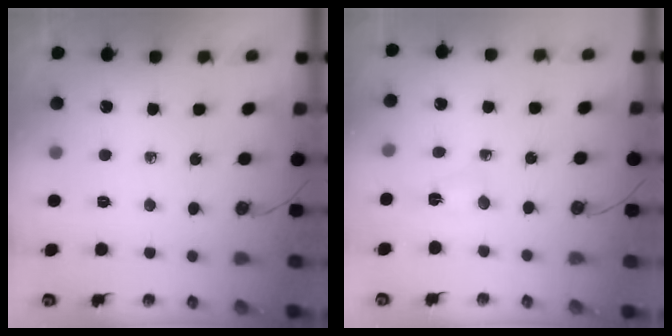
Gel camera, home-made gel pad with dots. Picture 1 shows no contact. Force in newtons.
{"total": 2.1, "press": 2.0, "slide": 0.4}